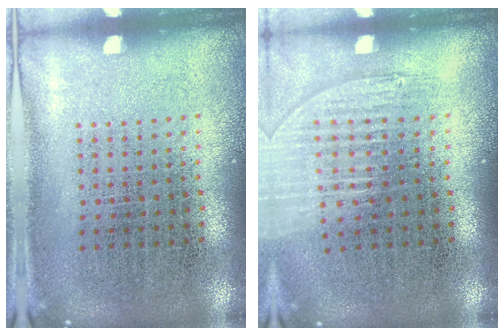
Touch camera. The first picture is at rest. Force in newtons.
{"total": 1.2, "press": 1.1, "slide": 0.5}